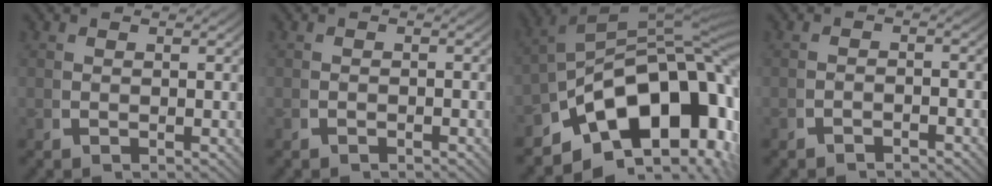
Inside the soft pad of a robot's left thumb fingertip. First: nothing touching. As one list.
[{"total": 0.7, "force": [-0.7, 0.1, 0.1], "torque": [-0.002, -0.002, -0.011]}, {"total": 24.1, "force": [-2.0, 14.7, 19.0], "torque": [-0.297, -0.051, -0.018]}, {"total": 1.7, "force": [-1.7, 0.3, 0.3], "torque": [-0.002, -0.005, -0.027]}]